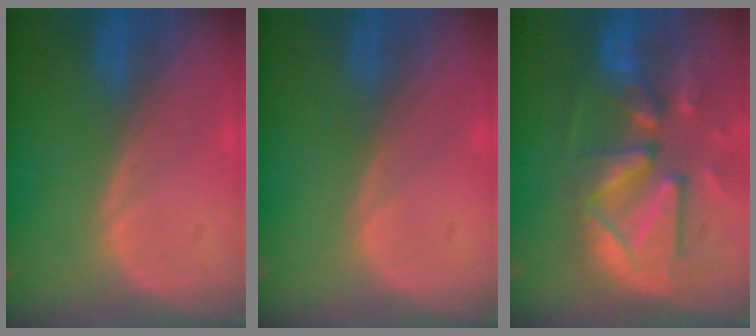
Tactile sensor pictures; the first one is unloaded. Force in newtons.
{"total": 0.0}
{"total": 13.3, "press": 11.4, "slide": 6.7}